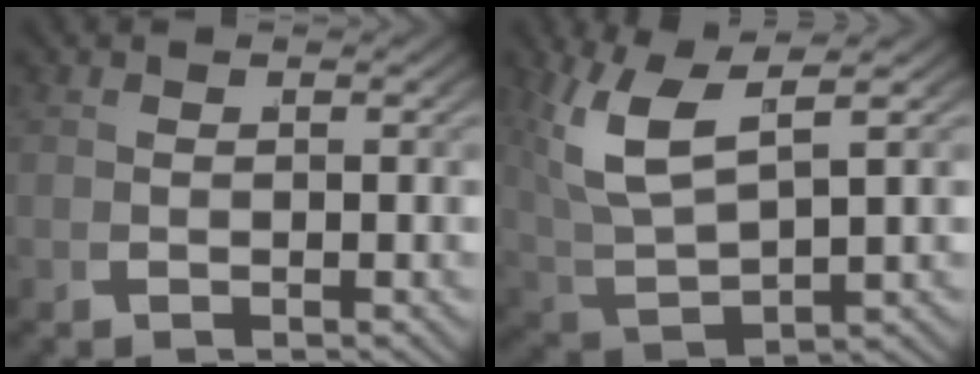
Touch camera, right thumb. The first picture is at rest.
{"total": 8.2, "force": [2.9, 5.0, 5.8], "torque": [-0.141, -0.013, 0.066]}